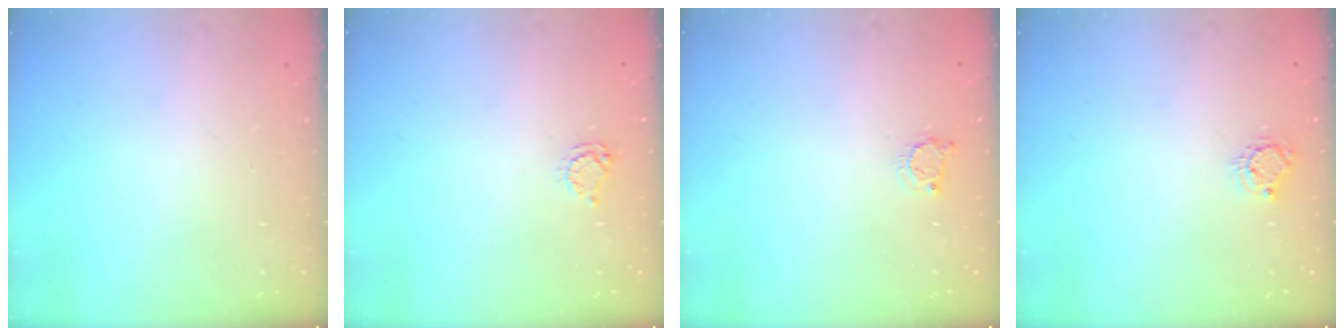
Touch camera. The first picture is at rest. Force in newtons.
{"total": 3.5, "press": 3.5, "slide": 0.4}
{"total": 3.6, "press": 3.6, "slide": 0.4}
{"total": 6.0, "press": 6.0, "slide": 0.5}